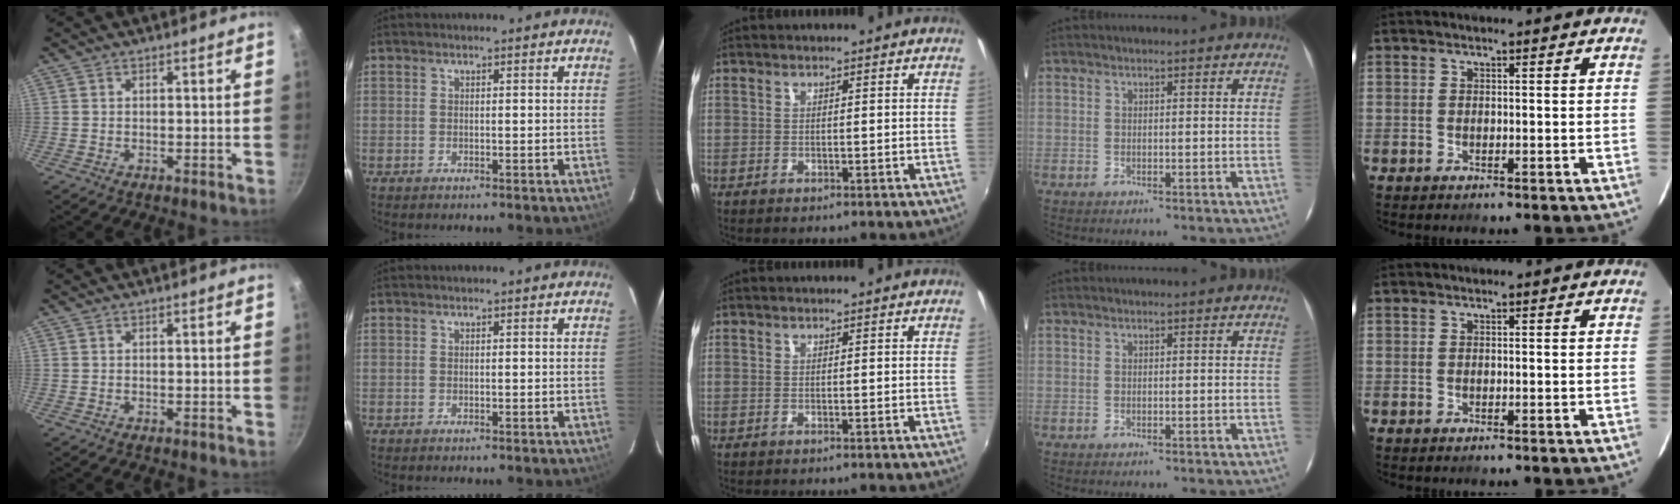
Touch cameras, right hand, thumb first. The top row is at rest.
{}